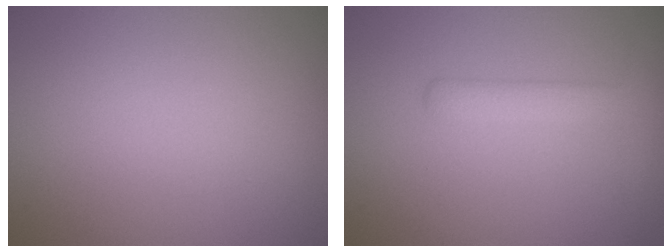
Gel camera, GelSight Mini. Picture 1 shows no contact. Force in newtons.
{"total": 2.7, "press": 2.7, "slide": 0.1}